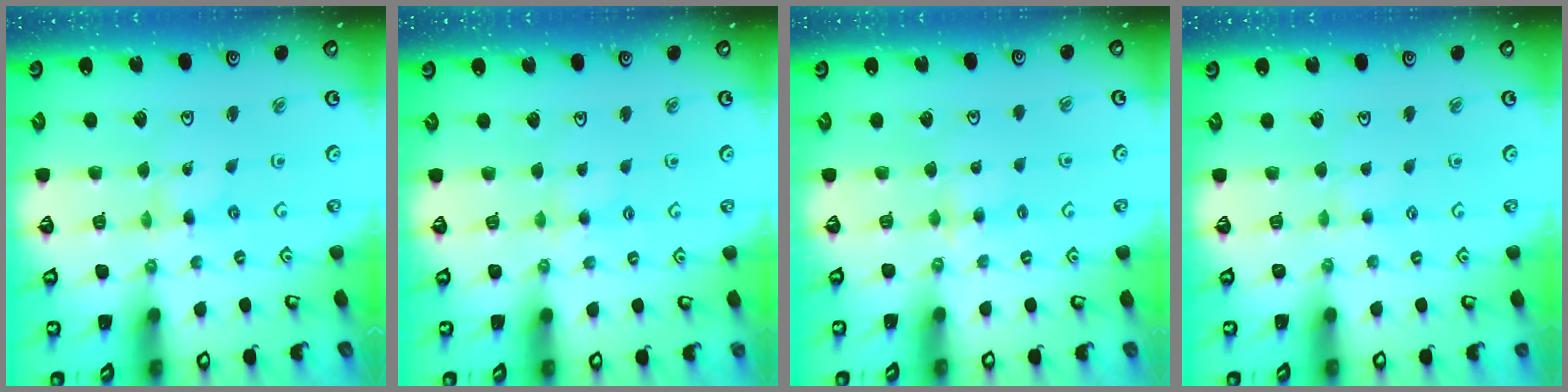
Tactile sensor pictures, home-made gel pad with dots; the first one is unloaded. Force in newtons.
{"total": 2.9, "press": 2.8, "slide": 0.5}
{"total": 2.6, "press": 2.5, "slide": 0.4}
{"total": 1.5, "press": 1.5, "slide": 0.3}